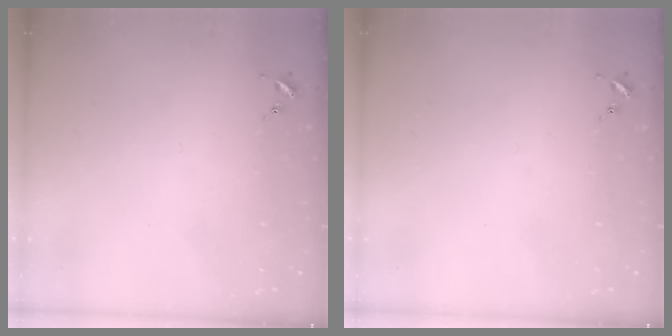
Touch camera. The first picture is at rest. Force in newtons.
{"total": 0.0}